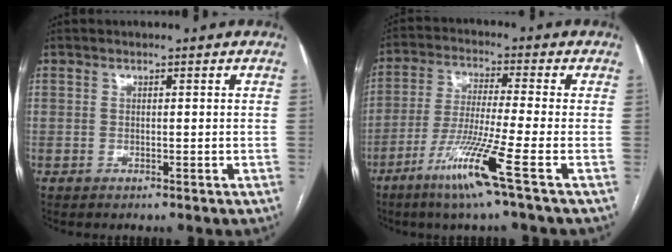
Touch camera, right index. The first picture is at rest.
{"total": 10.6, "force": [-5.5, -1.6, 8.9], "torque": [-0.174, -0.029, -0.111]}